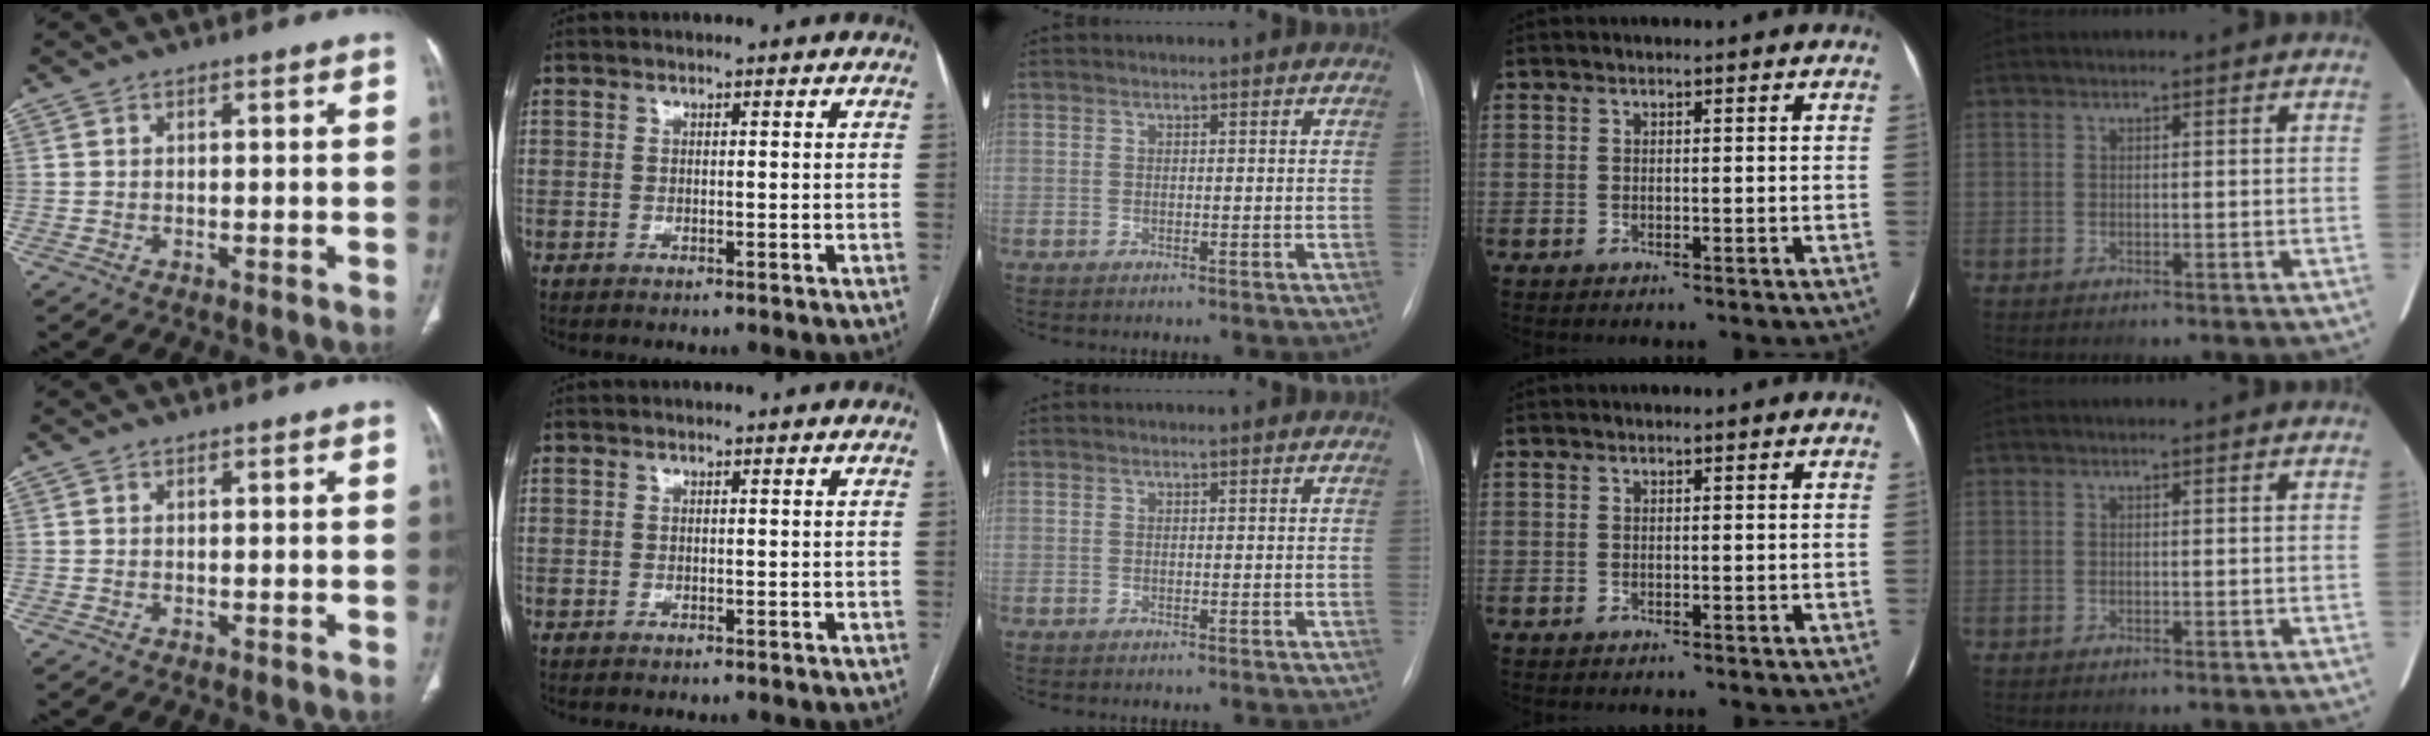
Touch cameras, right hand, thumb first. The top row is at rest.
{}